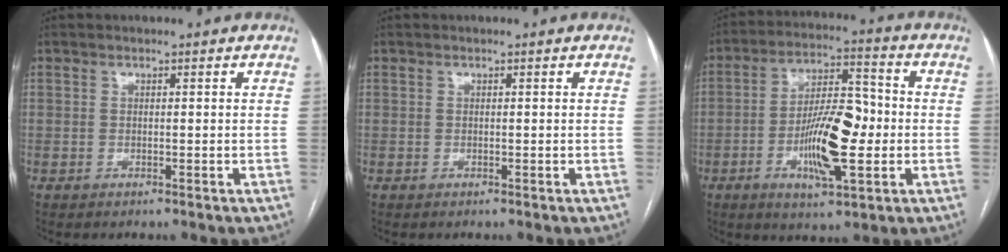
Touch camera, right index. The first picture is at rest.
{"total": 0.0}
{"total": 13.1, "force": [-2.6, 3.8, 12.2], "torque": [-0.219, 0.009, -0.042]}